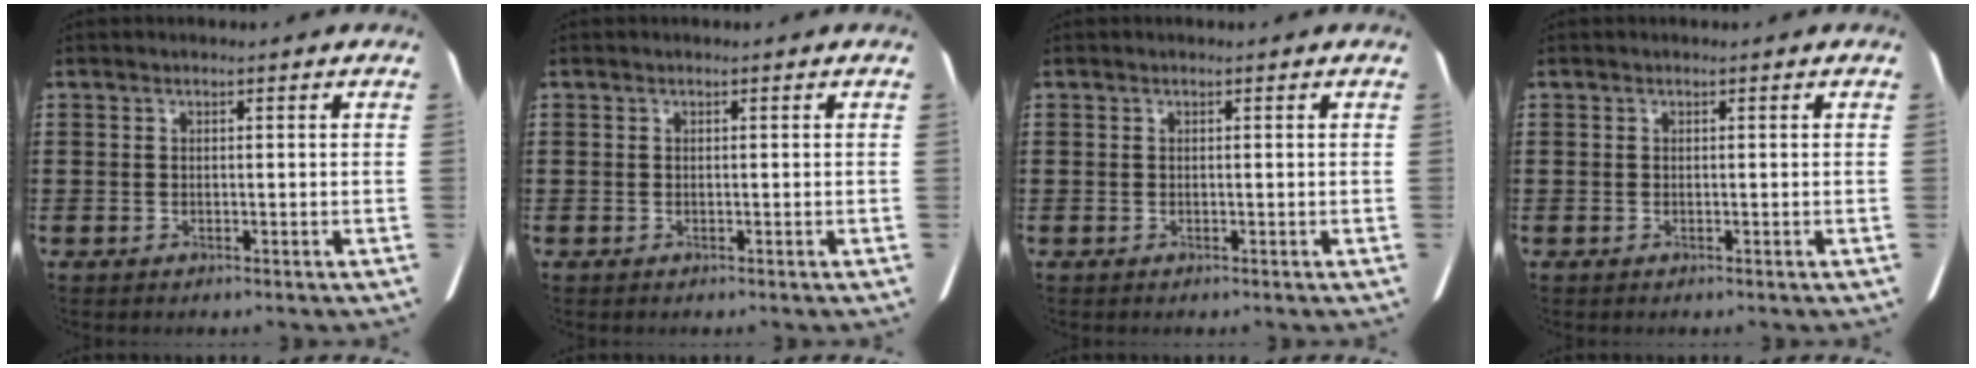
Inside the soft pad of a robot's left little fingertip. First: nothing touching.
{"total": 0.0}
{"total": 0.0}
{"total": 0.0}